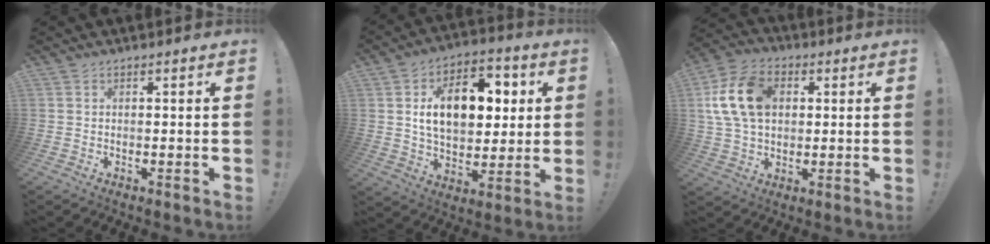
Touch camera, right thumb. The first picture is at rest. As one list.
[{"total": 17.1, "force": [4.1, 11.1, 12.3], "torque": [-0.174, 0.001, 0.077]}, {"total": 16.4, "force": [3.6, 11.6, 11.1], "torque": [-0.191, 0.004, 0.073]}]